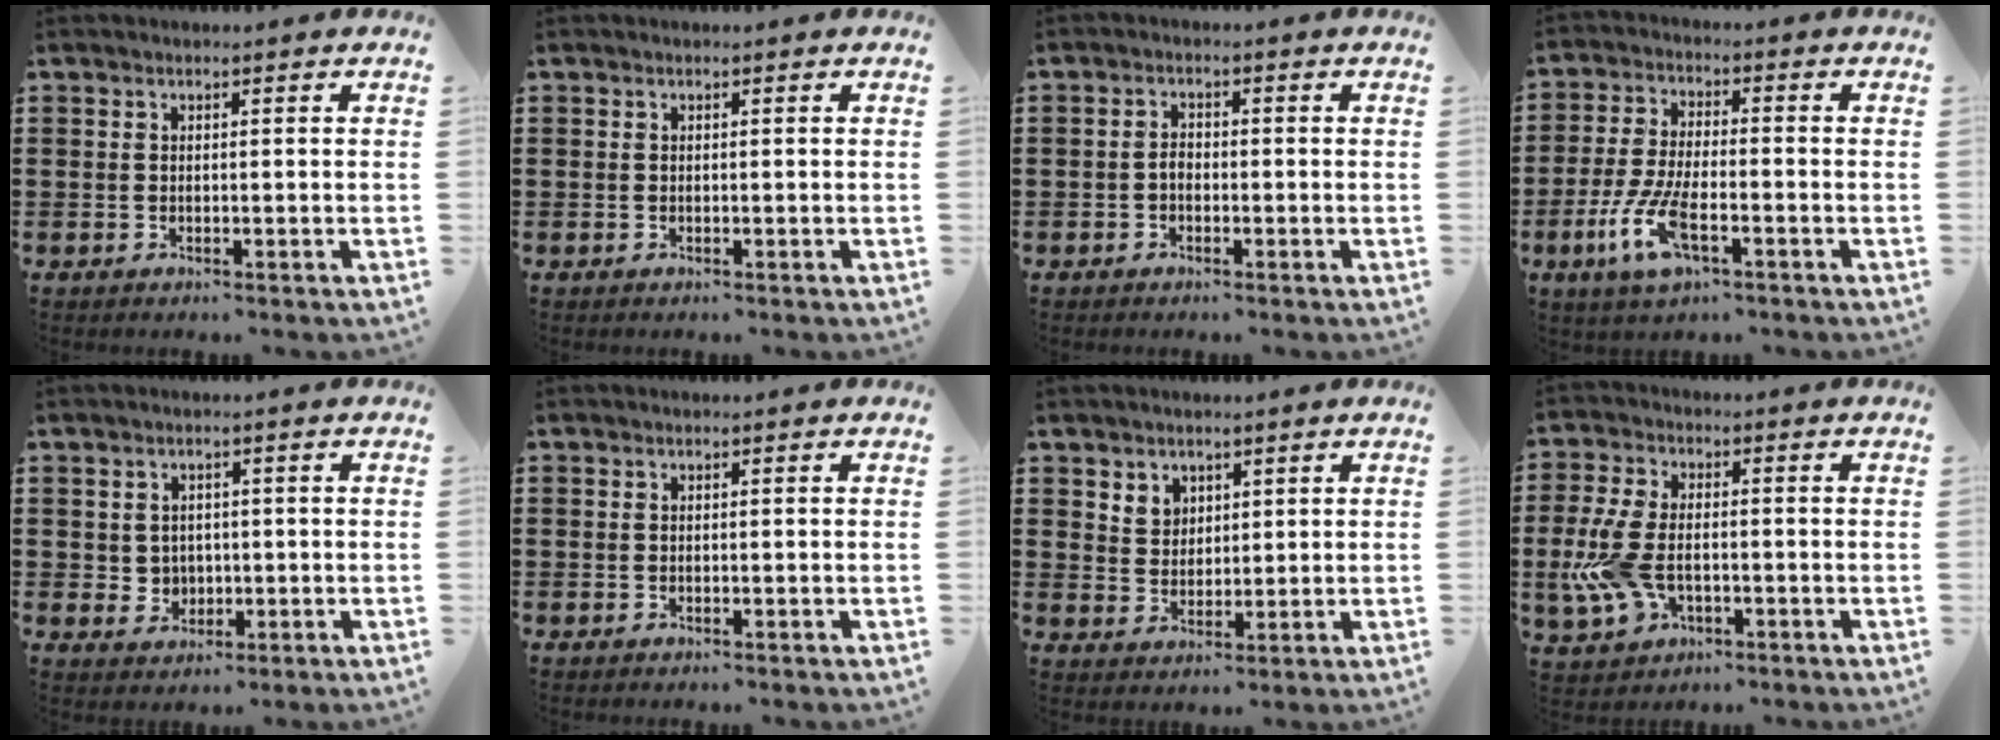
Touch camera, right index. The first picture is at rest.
{"total": 0.0}
{"total": 1.8, "force": [-0.6, 1.1, 1.2], "torque": [-0.026, 0.003, -0.012]}
{"total": 8.6, "force": [-3.6, 2.7, 7.3], "torque": [-0.171, -0.016, -0.069]}
{"total": 2.5, "force": [0.5, 2.4, 0.5], "torque": [-0.022, 0.009, 0.006]}
{"total": 0.0}
{"total": 3.7, "force": [2.3, 2.8, 0.4], "torque": [-0.021, 0.008, 0.044]}
{"total": 8.2, "force": [-1.6, 4.8, 6.4], "torque": [-0.167, -0.005, -0.037]}